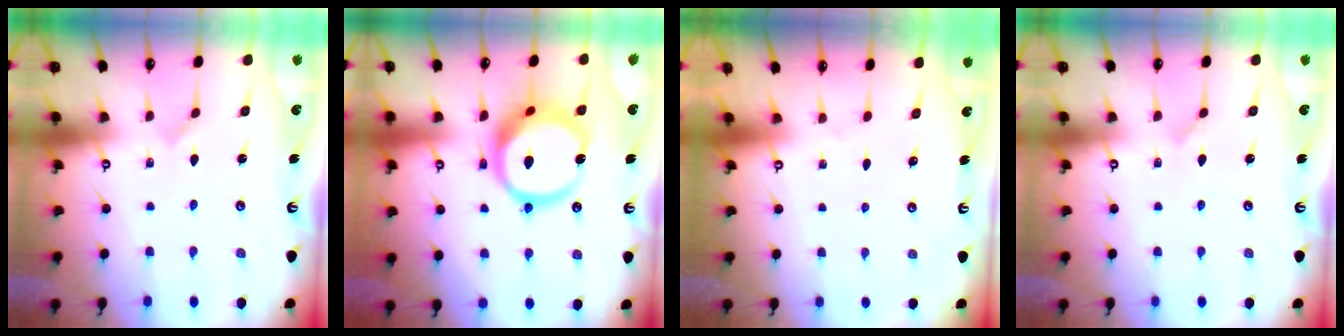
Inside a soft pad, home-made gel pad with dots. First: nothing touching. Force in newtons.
{"total": 16.5, "press": 16.4, "slide": 2.1}
{"total": 0.0}
{"total": 1.9, "press": 1.9, "slide": 0.2}